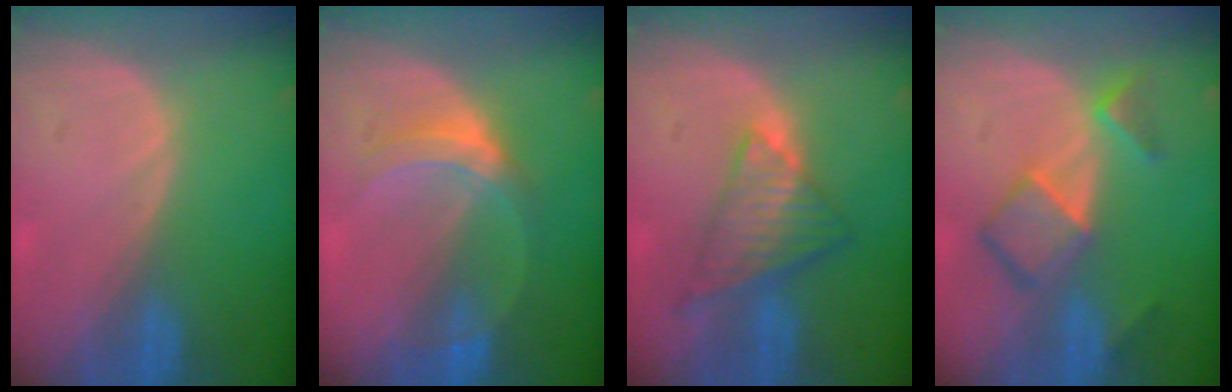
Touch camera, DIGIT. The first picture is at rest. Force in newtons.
{"total": 5.3, "press": 4.9, "slide": 1.9}
{"total": 7.4, "press": 6.4, "slide": 3.6}
{"total": 7.1, "press": 6.0, "slide": 3.6}